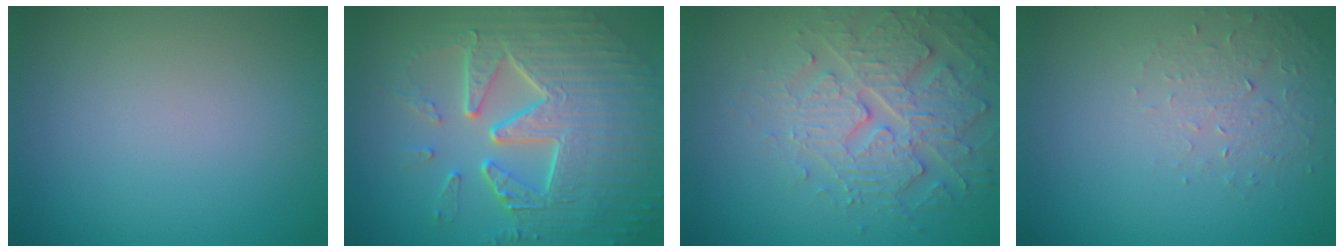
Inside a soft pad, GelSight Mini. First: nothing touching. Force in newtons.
{"total": 9.4, "press": 6.4, "slide": 6.9}
{"total": 4.6, "press": 4.4, "slide": 1.1}
{"total": 1.6, "press": 0.9, "slide": 1.3}